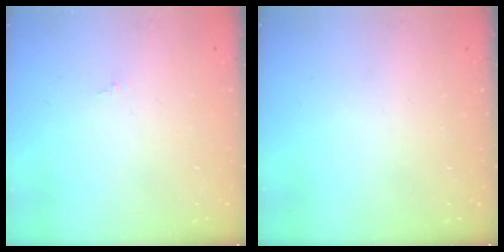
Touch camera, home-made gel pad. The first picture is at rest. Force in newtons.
{"total": 0.0}